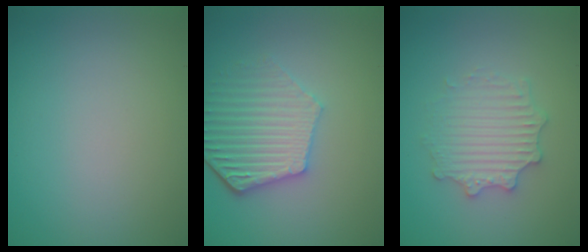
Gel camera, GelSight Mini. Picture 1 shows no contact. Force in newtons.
{"total": 5.1, "press": 4.2, "slide": 2.9}
{"total": 3.6, "press": 3.5, "slide": 0.6}